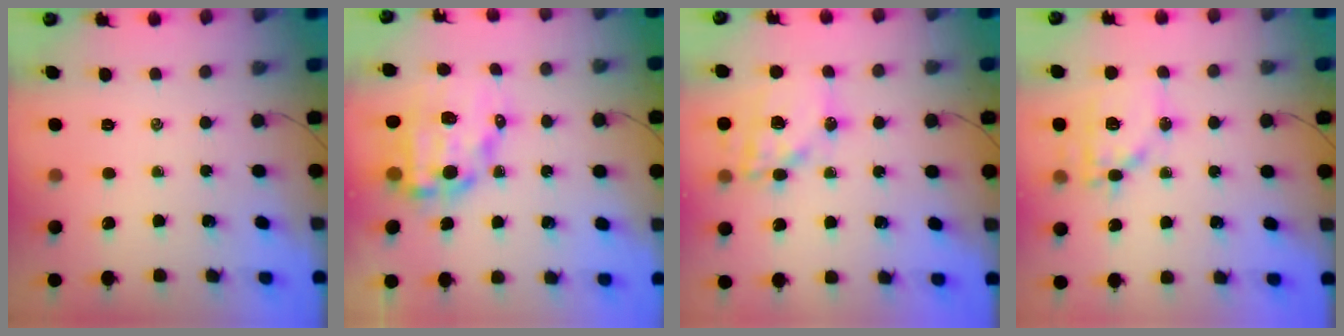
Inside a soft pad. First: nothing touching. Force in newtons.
{"total": 12.3, "press": 11.9, "slide": 3.0}
{"total": 16.3, "press": 15.9, "slide": 3.7}
{"total": 14.0, "press": 13.9, "slide": 1.9}